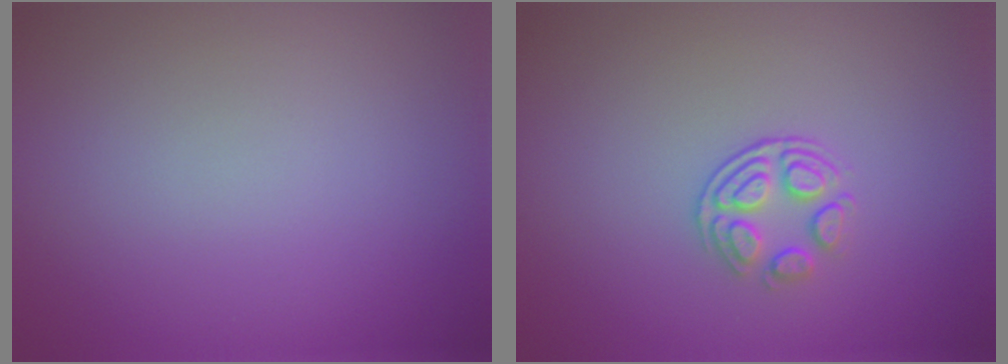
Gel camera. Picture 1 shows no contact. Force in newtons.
{"total": 2.4, "press": 1.8, "slide": 1.6}